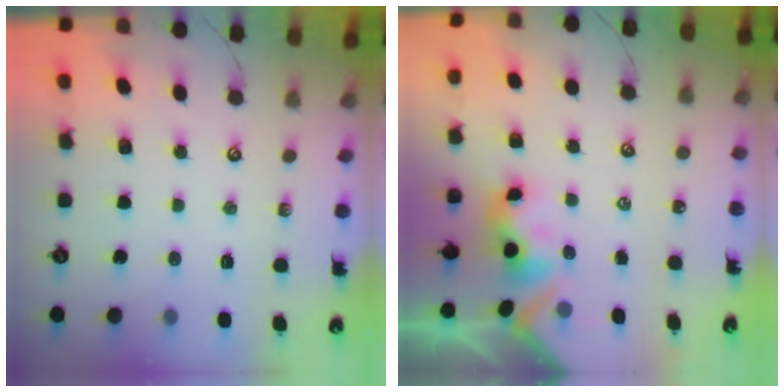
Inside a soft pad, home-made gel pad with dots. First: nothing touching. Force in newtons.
{"total": 3.3, "press": 3.3, "slide": 0.4}